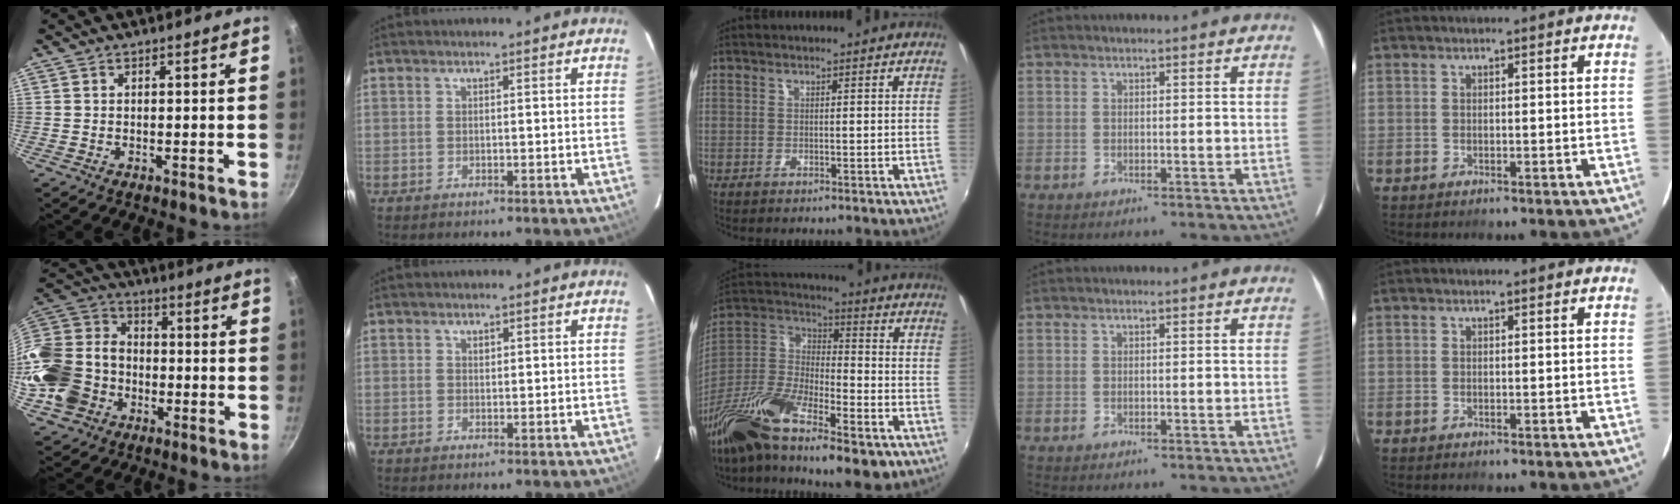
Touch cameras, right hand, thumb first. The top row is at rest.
{"thumb": {"total": 20.5, "force": [-5.8, 16.7, 10.6], "torque": [-0.232, 0.056, -0.107]}, "index": {"total": 0.6, "force": [0.3, 0.4, 0.2], "torque": [-0.003, 0.001, 0.007]}, "middle": {"total": 22.0, "force": [-13.8, 7.7, 15.3], "torque": [-0.299, -0.026, -0.250]}}